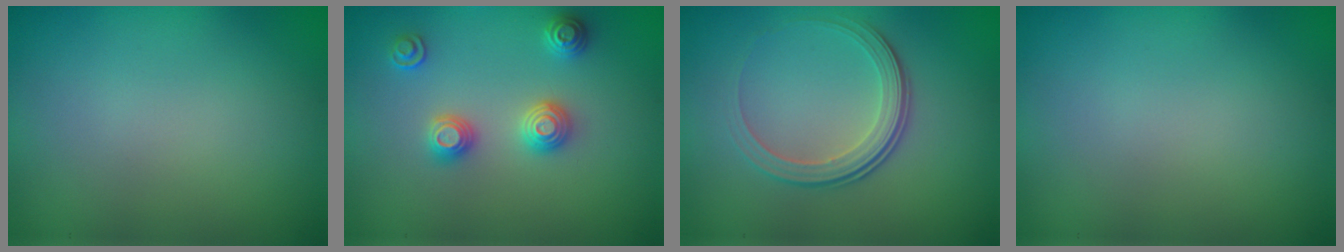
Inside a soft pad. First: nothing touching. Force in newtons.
{"total": 2.8, "press": 2.8, "slide": 0.2}
{"total": 3.7, "press": 2.8, "slide": 2.5}
{"total": 0.0}